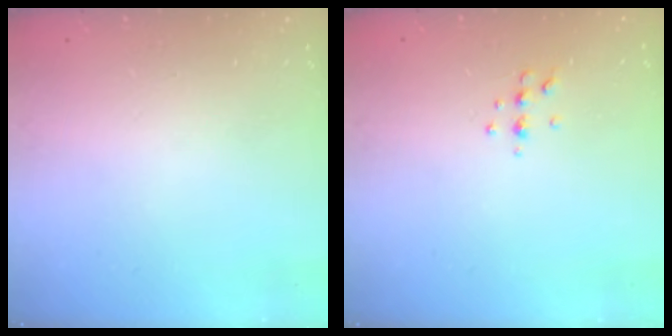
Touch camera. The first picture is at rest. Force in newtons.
{"total": 5.2, "press": 5.0, "slide": 1.1}